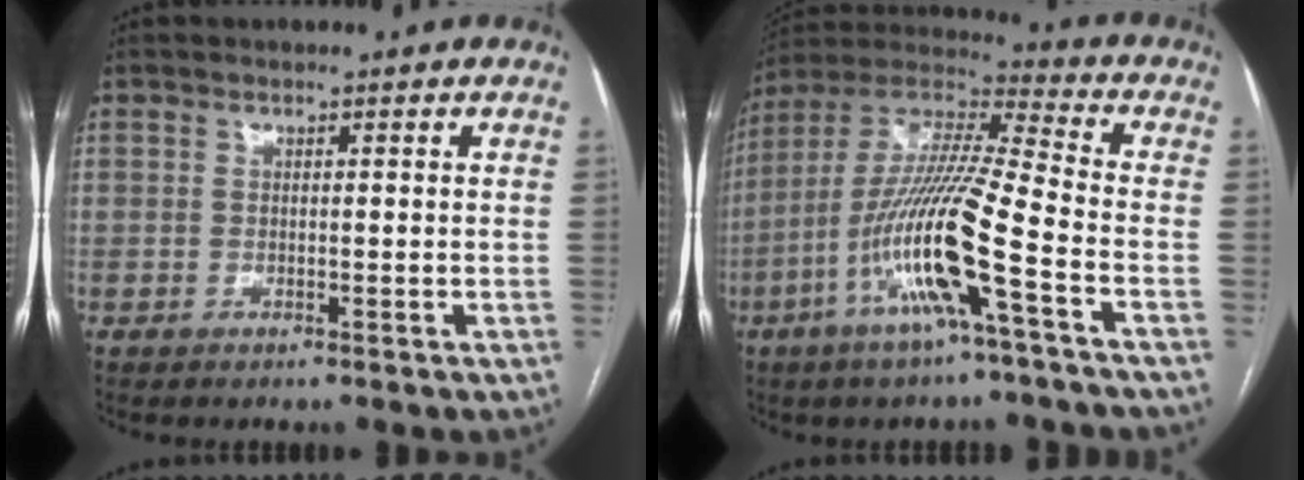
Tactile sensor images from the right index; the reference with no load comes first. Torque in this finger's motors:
{"motor_torque": [2.14, 0.00, 1.06, 0.21]}